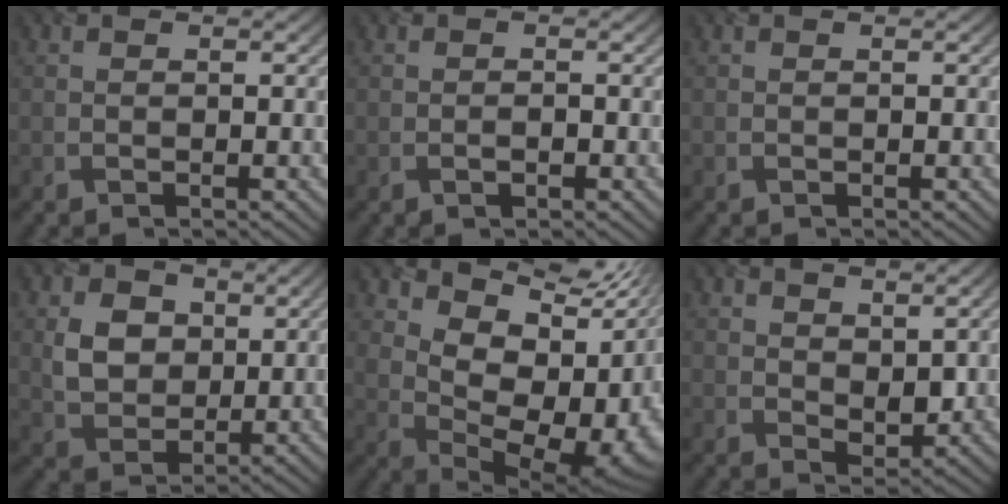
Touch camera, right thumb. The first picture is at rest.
{"total": 1.1, "force": [-0.5, 0.5, 0.8], "torque": [-0.013, 0.002, -0.009]}
{"total": 0.0}
{"total": 6.5, "force": [2.1, 5.0, 3.6], "torque": [-0.087, -0.004, 0.035]}
{"total": 14.6, "force": [4.3, 8.4, 11.0], "torque": [-0.165, 0.000, 0.090]}
{"total": 4.0, "force": [1.9, 2.3, 2.5], "torque": [-0.050, -0.011, 0.037]}